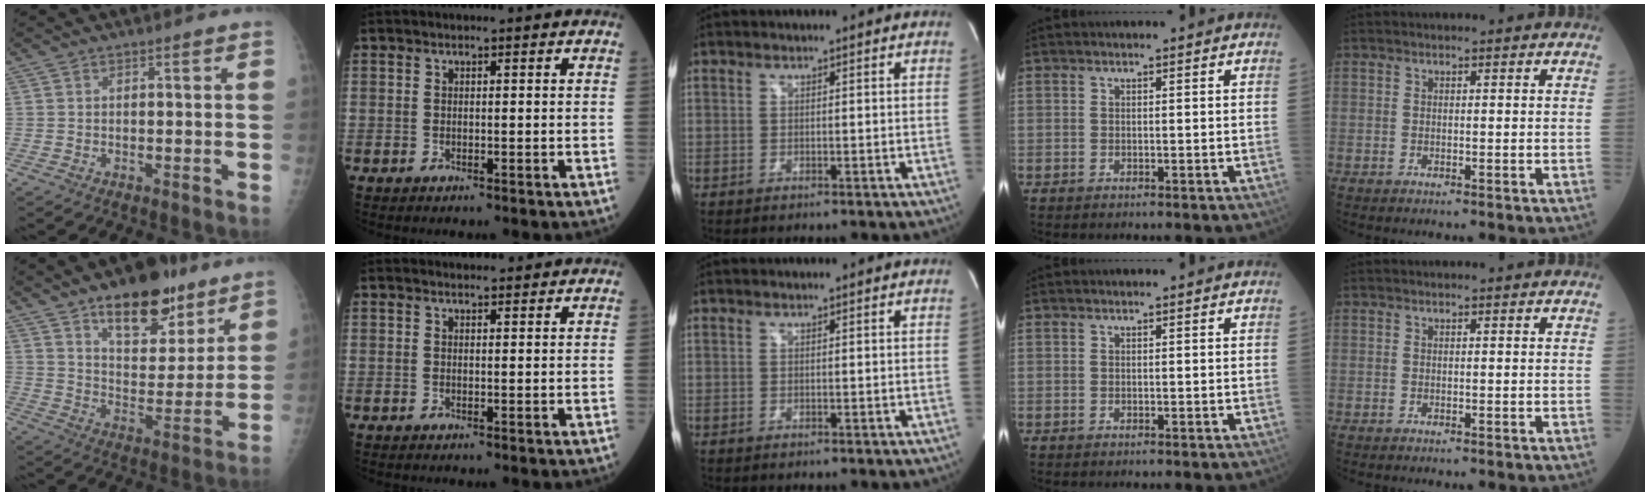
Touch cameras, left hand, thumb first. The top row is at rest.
{"thumb": {"total": 17.1, "force": [11.1, 8.2, 10.0], "torque": [-0.088, -0.069, 0.178]}, "index": {"total": 1.9, "force": [1.8, 0.6, 0.2], "torque": [-0.003, 0.009, 0.027]}}